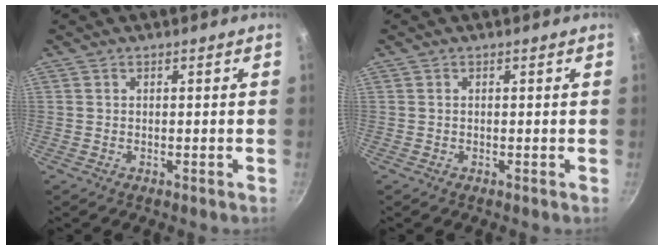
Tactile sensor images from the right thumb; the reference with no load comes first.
{"total": 0.0}